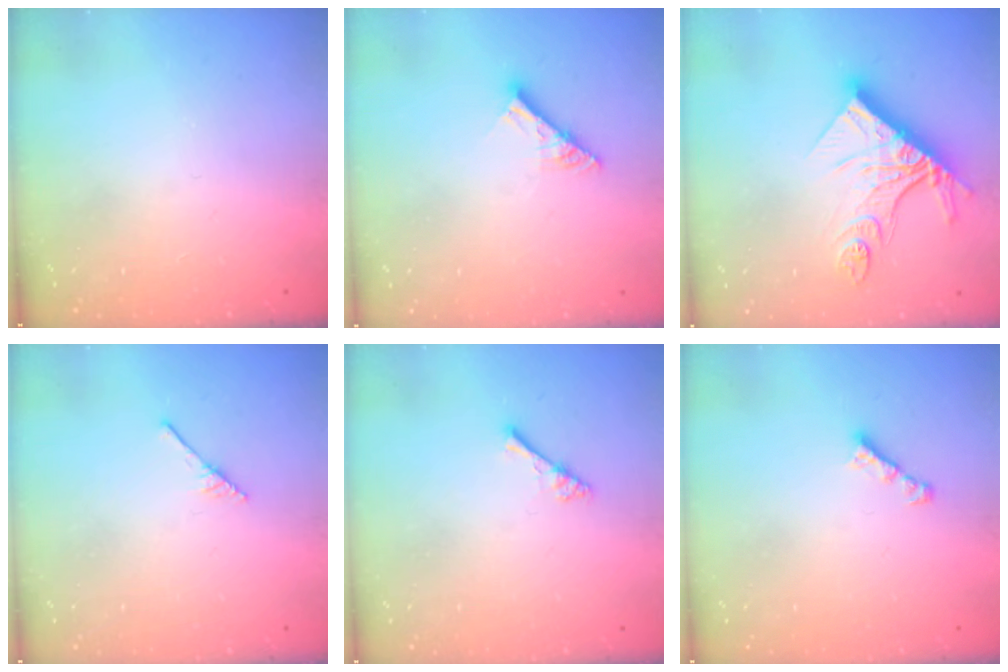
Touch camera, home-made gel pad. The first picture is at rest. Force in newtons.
{"total": 8.5, "press": 8.4, "slide": 0.8}
{"total": 16.1, "press": 16.0, "slide": 1.7}
{"total": 2.9, "press": 2.9, "slide": 0.3}
{"total": 2.8, "press": 2.8, "slide": 0.4}
{"total": 1.8, "press": 1.7, "slide": 0.7}